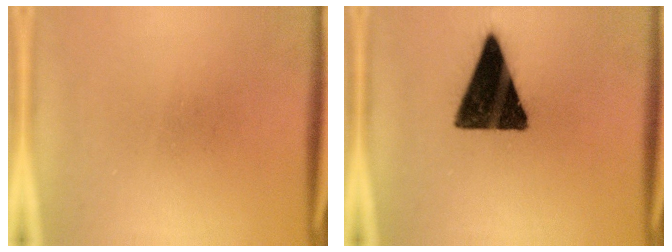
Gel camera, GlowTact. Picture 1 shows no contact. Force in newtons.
{"total": 16.1}